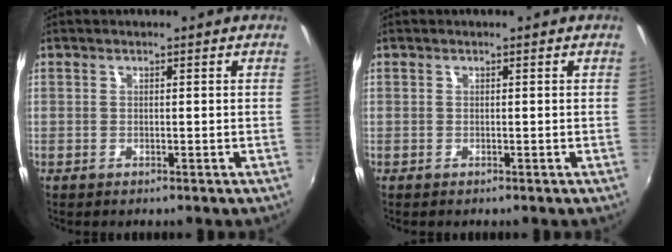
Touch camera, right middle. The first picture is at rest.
{"total": 0.0}